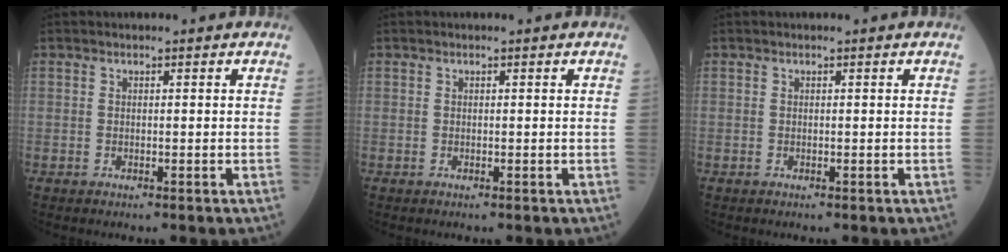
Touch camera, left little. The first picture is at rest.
{"total": 0.0}
{"total": 0.0}